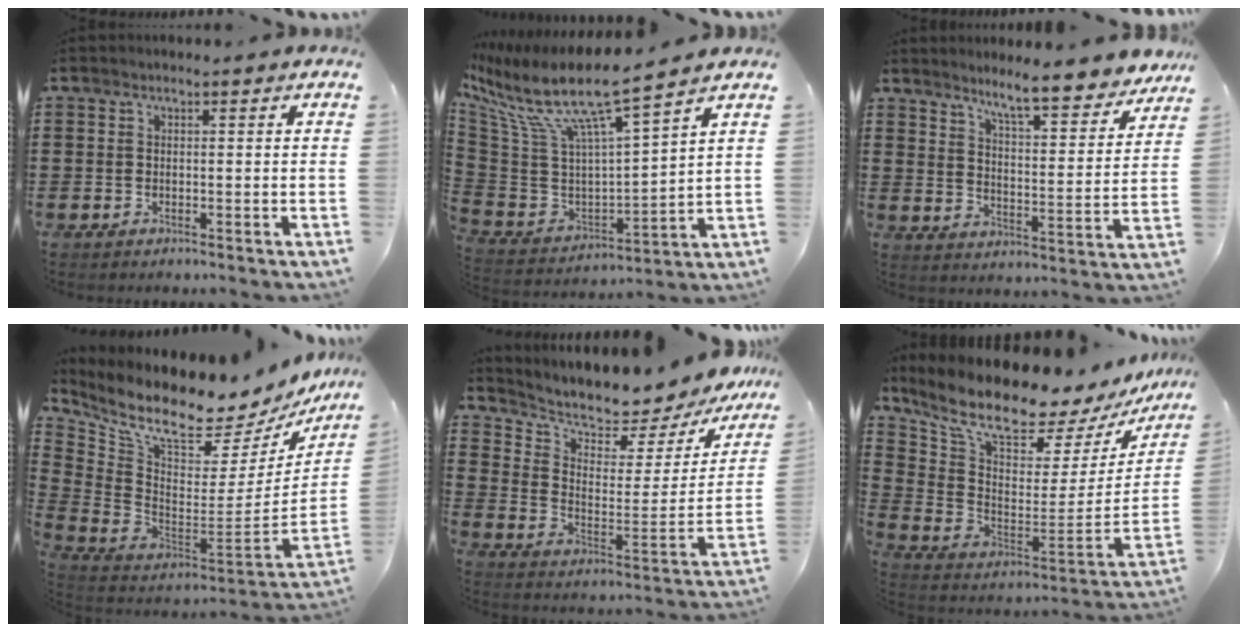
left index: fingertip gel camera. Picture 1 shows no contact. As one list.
[{"total": 10.8, "force": [7.2, 1.5, 8.0], "torque": [-0.181, -0.055, 0.113]}, {"total": 7.7, "force": [6.9, -0.2, 3.4], "torque": [-0.072, -0.048, 0.114]}, {"total": 8.3, "force": [7.1, 1.6, 4.2], "torque": [-0.105, -0.078, 0.113]}, {"total": 5.3, "force": [4.8, 1.7, 1.3], "torque": [-0.050, -0.052, 0.076]}, {"total": 9.9, "force": [8.3, 1.7, 5.2], "torque": [-0.131, -0.069, 0.141]}]